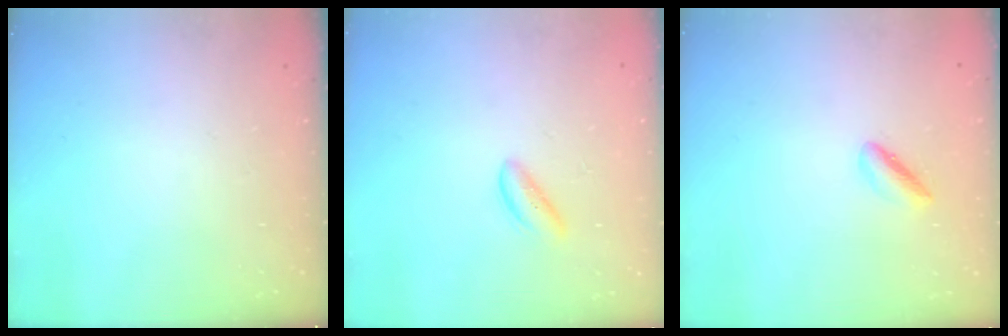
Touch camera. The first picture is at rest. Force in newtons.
{"total": 1.9, "press": 1.9, "slide": 0.4}
{"total": 2.0, "press": 2.0, "slide": 0.5}